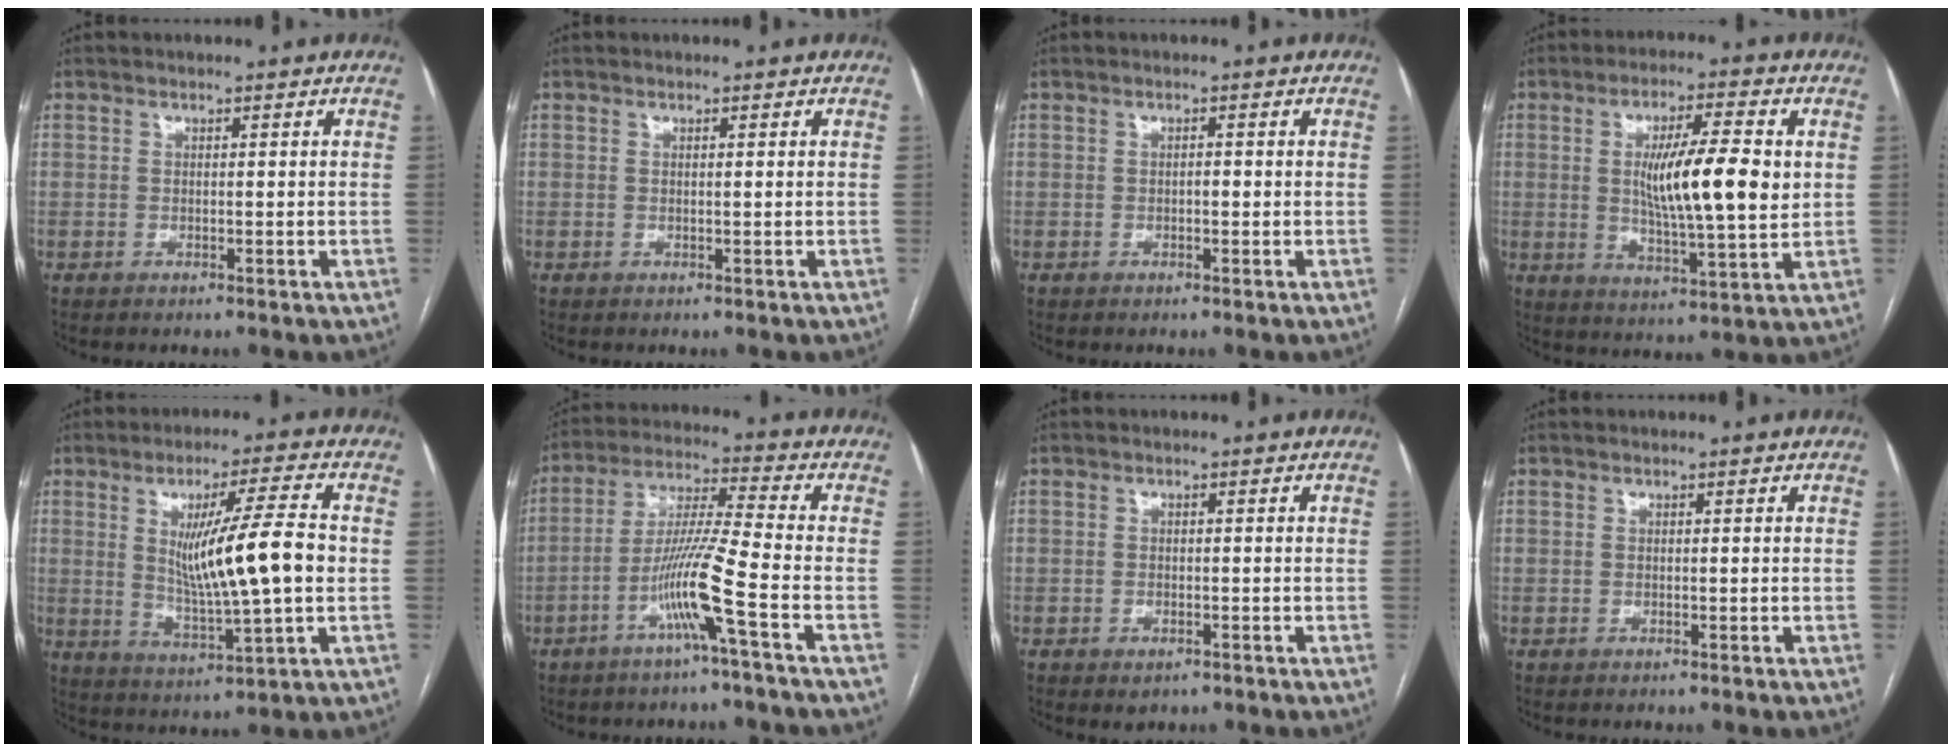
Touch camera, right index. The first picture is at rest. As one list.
[{"total": 0.0}, {"total": 0.7, "force": [-0.2, 0.3, 0.7], "torque": [-0.011, 0.002, -0.003]}, {"total": 12.8, "force": [1.6, 1.7, 12.6], "torque": [-0.216, -0.003, 0.024]}, {"total": 12.9, "force": [0.9, 0.2, 12.9], "torque": [-0.221, -0.008, 0.019]}, {"total": 9.9, "force": [-4.4, -1.6, 8.8], "torque": [-0.171, 0.000, -0.089]}, {"total": 1.6, "force": [-0.9, 0.9, 0.9], "torque": [-0.011, 0.000, -0.005]}, {"total": 0.0}]